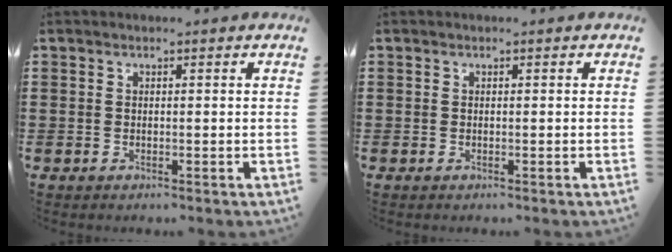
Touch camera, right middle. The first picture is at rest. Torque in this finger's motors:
{"motor_torque": [-0.01, -0.01, -0.46, -0.06]}